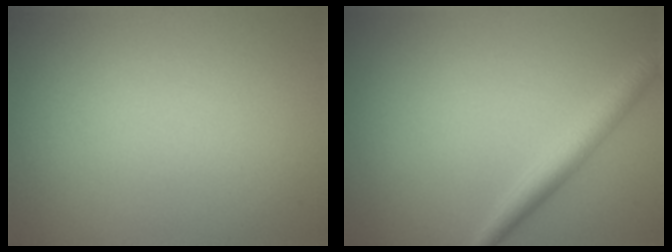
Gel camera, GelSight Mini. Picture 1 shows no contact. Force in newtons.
{"total": 2.6, "press": 2.5, "slide": 0.1}